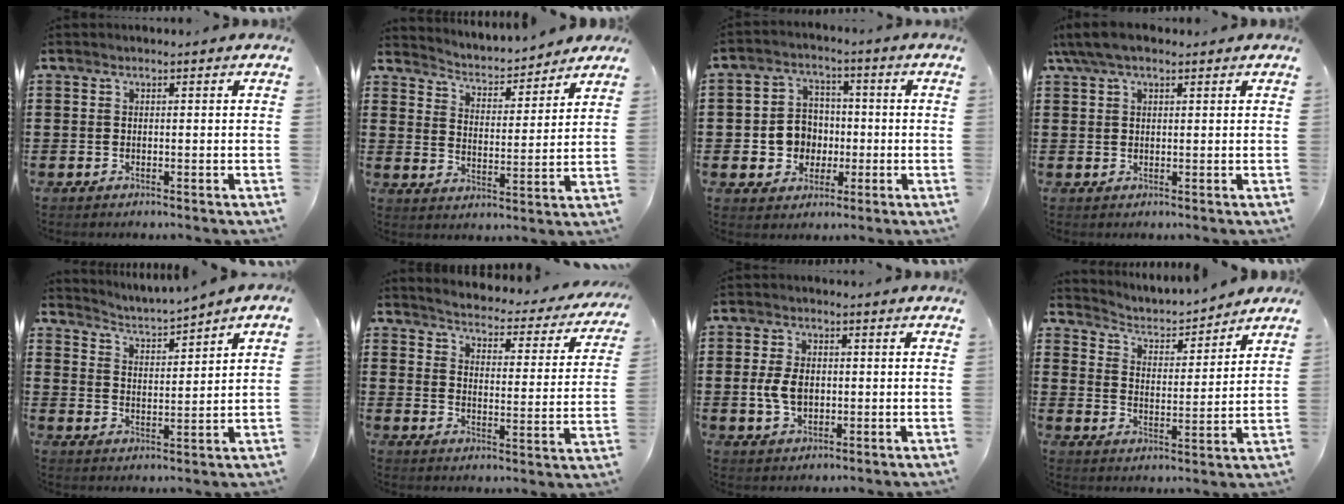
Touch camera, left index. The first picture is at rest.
{"total": 3.2, "force": [3.1, 0.5, 0.1], "torque": [-0.024, -0.027, 0.045]}
{"total": 6.3, "force": [-0.7, 5.8, 2.2], "torque": [-0.067, 0.016, -0.013]}
{"total": 4.3, "force": [2.8, 1.5, 3.0], "torque": [-0.072, 0.004, 0.050]}
{"total": 2.8, "force": [2.7, -0.7, 0.0], "torque": [-0.018, -0.026, 0.042]}
{"total": 2.9, "force": [2.8, -0.1, 0.7], "torque": [-0.033, -0.031, 0.037]}
{"total": 5.1, "force": [-0.1, 3.4, 3.9], "torque": [-0.099, 0.001, -0.009]}
{"total": 3.1, "force": [2.9, 1.0, 0.5], "torque": [-0.031, -0.024, 0.042]}